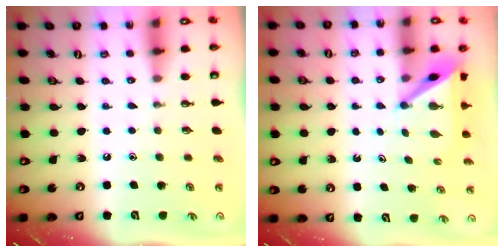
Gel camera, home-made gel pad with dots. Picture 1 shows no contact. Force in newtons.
{"total": 5.8, "press": 5.8, "slide": 0.6}